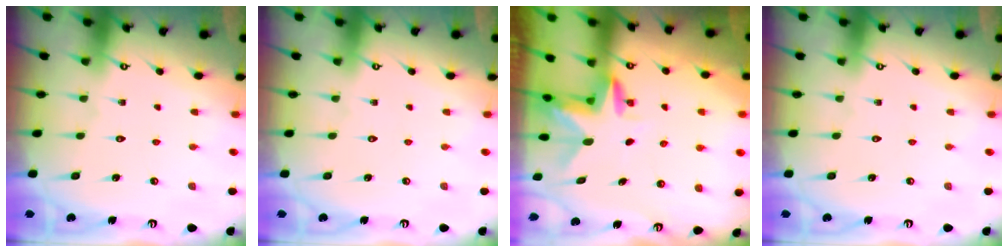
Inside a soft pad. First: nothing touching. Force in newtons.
{"total": 0.0}
{"total": 3.0, "press": 3.0, "slide": 0.2}
{"total": 0.0}